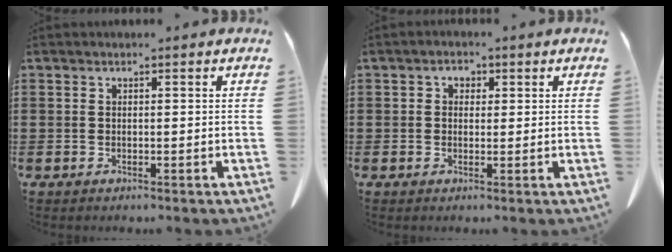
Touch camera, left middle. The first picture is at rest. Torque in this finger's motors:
{"motor_torque": [0.19, 0.33, 0.04, 0.01]}